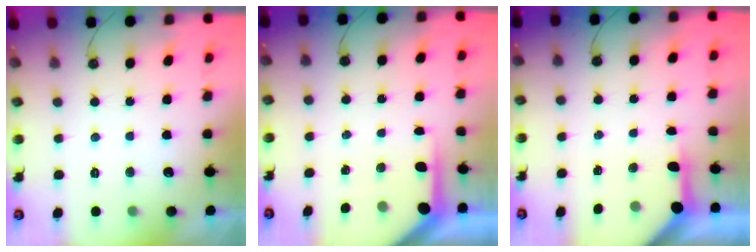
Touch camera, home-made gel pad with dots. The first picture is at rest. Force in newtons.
{"total": 6.2, "press": 6.2, "slide": 0.4}
{"total": 4.2, "press": 4.2, "slide": 0.4}